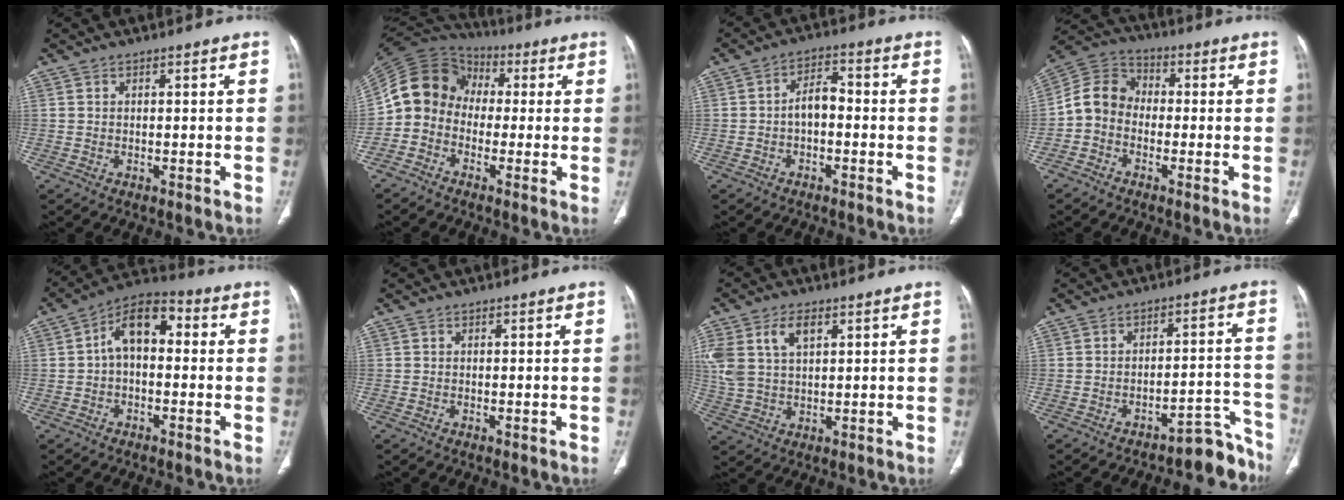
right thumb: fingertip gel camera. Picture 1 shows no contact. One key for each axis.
{"total": 11.8, "fx": -1.4, "fy": 10.2, "fz": 5.8, "tx": -0.101, "ty": 0.050, "tz": -0.046}
{"total": 4.8, "fx": -1.1, "fy": 2.9, "fz": 3.7, "tx": -0.054, "ty": 0.025, "tz": -0.026}
{"total": 8.1, "fx": -1.8, "fy": 6.7, "fz": 4.2, "tx": -0.071, "ty": 0.034, "tz": -0.051}
{"total": 9.7, "fx": 0.5, "fy": 6.0, "fz": 7.6, "tx": -0.106, "ty": 0.034, "tz": -0.007}
{"total": 0.0}
{"total": 9.7, "fx": 4.0, "fy": 5.6, "fz": 6.9, "tx": -0.148, "ty": 0.001, "tz": 0.085}
{"total": 8.4, "fx": -7.8, "fy": 2.8, "fz": 1.7, "tx": 0.025, "ty": 0.109, "tz": -0.104}